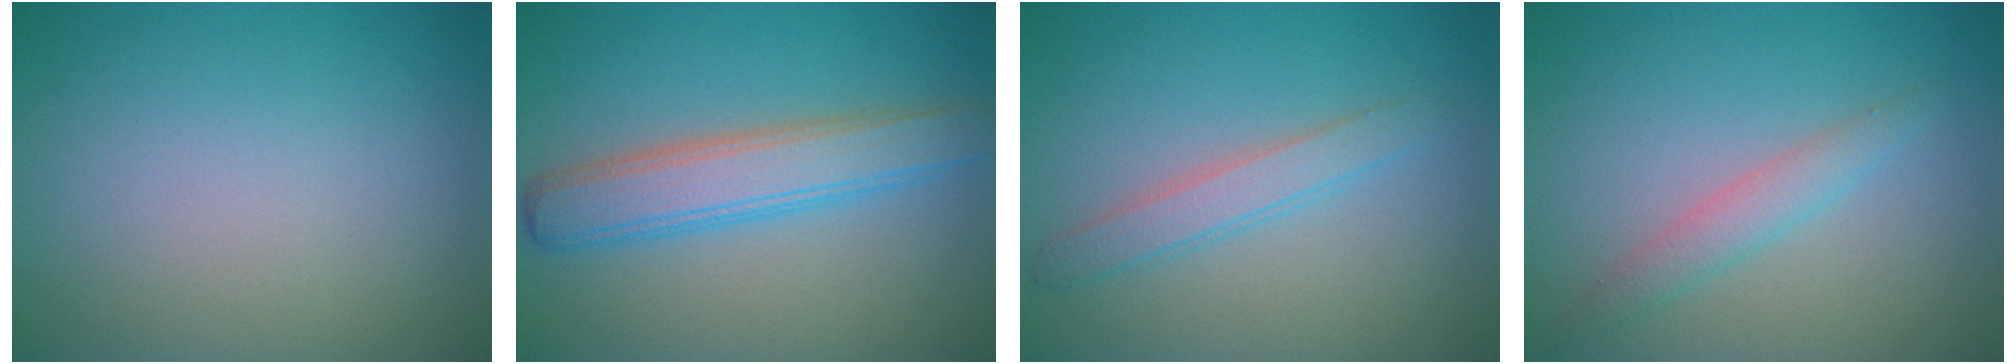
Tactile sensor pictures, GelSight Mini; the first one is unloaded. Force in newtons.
{"total": 5.0, "press": 5.0, "slide": 0.2}
{"total": 2.2, "press": 2.2, "slide": 0.1}
{"total": 2.0, "press": 2.0, "slide": 0.2}